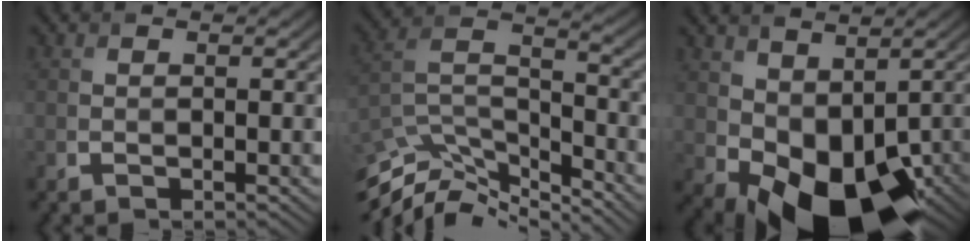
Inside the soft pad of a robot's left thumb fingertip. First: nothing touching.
{"total": 12.0, "force": [-10.7, 3.0, 4.5], "torque": [-0.109, -0.007, -0.201]}
{"total": 11.2, "force": [-1.0, 7.3, 8.5], "torque": [-0.155, -0.025, -0.004]}